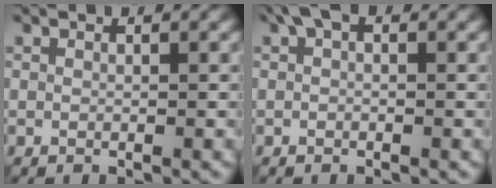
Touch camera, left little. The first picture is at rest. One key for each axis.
{"total": 2.8, "fx": 1.1, "fy": 1.6, "fz": 2.0, "tx": -0.043, "ty": 0.009, "tz": 0.018}